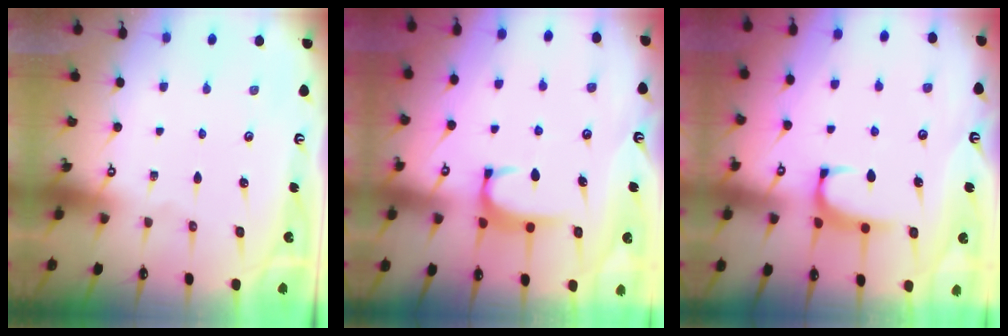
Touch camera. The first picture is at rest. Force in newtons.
{"total": 1.7, "press": 1.6, "slide": 0.6}
{"total": 0.9, "press": 0.6, "slide": 0.6}